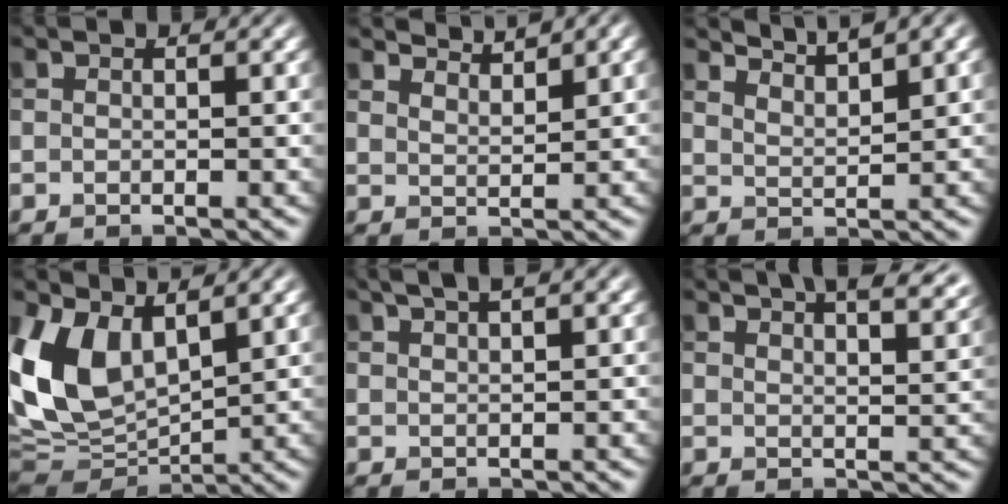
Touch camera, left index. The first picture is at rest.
{"total": 3.7, "force": [3.5, 0.3, 1.0], "torque": [-0.014, -0.002, 0.051]}
{"total": 4.6, "force": [4.2, 0.5, 1.9], "torque": [-0.030, 0.006, 0.060]}
{"total": 10.5, "force": [2.8, 6.4, 7.7], "torque": [-0.181, -0.010, 0.054]}
{"total": 3.3, "force": [2.3, 0.7, 2.3], "torque": [-0.025, 0.009, 0.037]}
{"total": 9.5, "force": [6.5, 3.8, 5.8], "torque": [-0.031, 0.036, 0.052]}